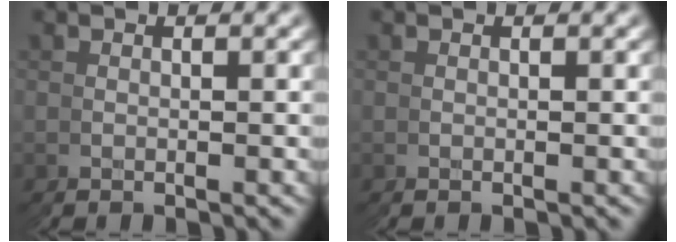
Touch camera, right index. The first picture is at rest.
{"total": 0.0}